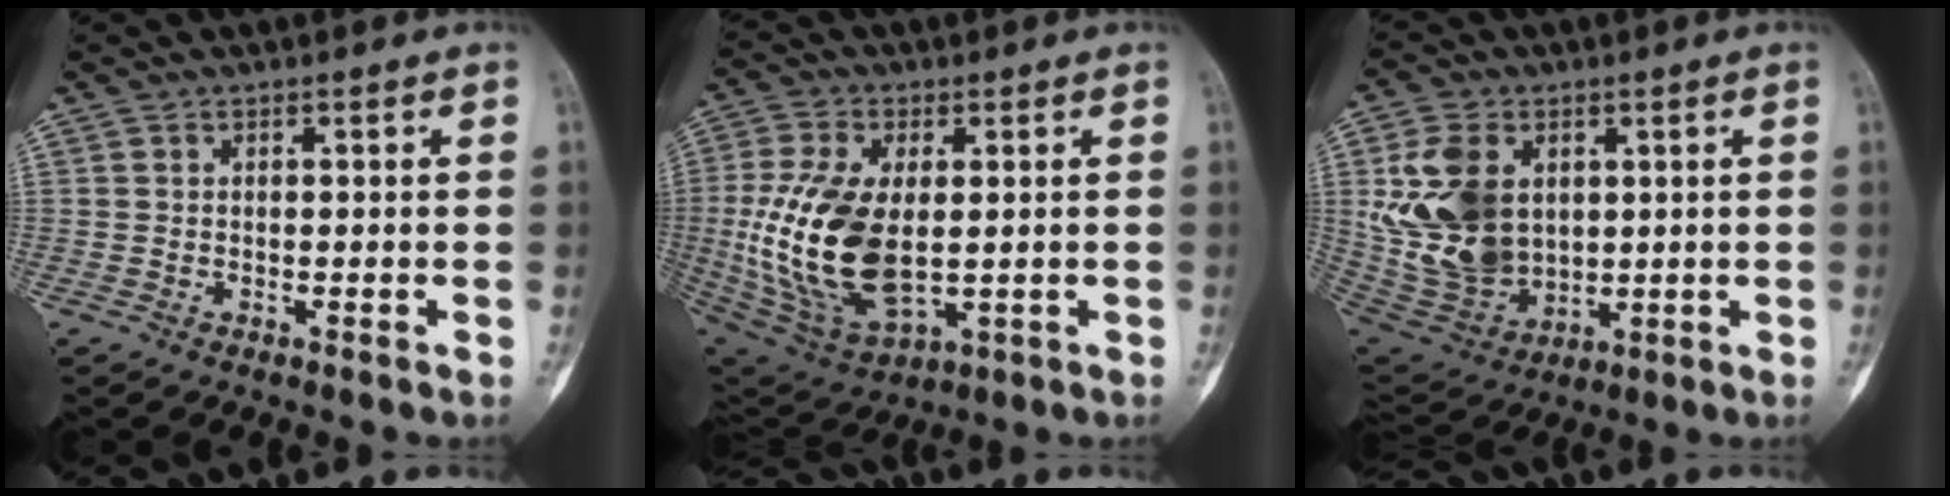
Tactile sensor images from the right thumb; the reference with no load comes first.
{"total": 15.8, "force": [0.3, 8.9, 13.1], "torque": [-0.257, -0.011, 0.023]}
{"total": 16.4, "force": [3.1, 11.6, 11.2], "torque": [-0.200, -0.014, 0.078]}